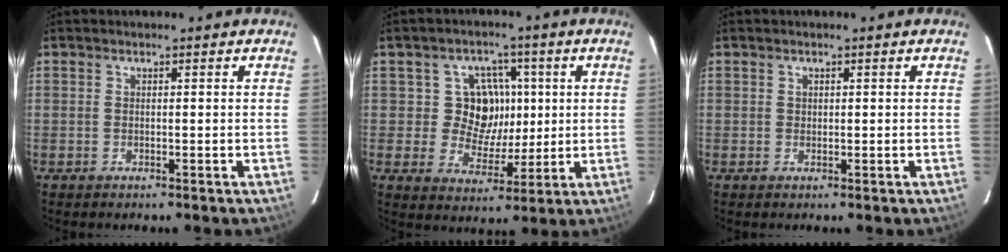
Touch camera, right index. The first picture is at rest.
{"total": 8.4, "force": [1.2, 8.0, 2.5], "torque": [-0.041, 0.004, 0.020]}
{"total": 0.5, "force": [0.2, 0.5, 0.0], "torque": [0.003, 0.003, 0.003]}